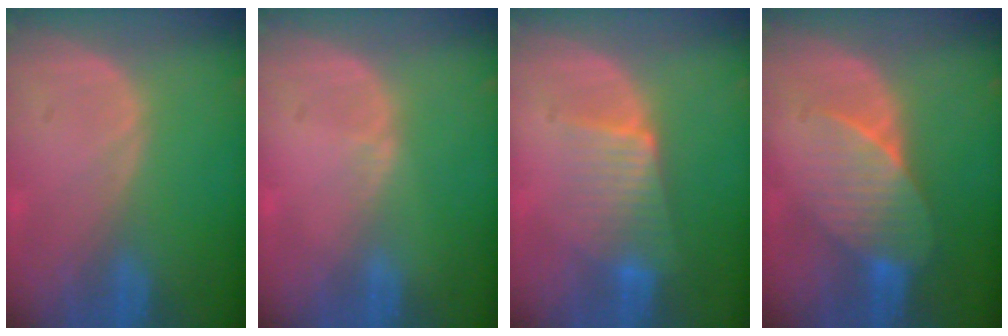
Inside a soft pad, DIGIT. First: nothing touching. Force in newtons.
{"total": 0.6, "press": 0.6, "slide": 0.2}
{"total": 6.3, "press": 6.0, "slide": 2.0}
{"total": 7.4, "press": 6.9, "slide": 2.4}